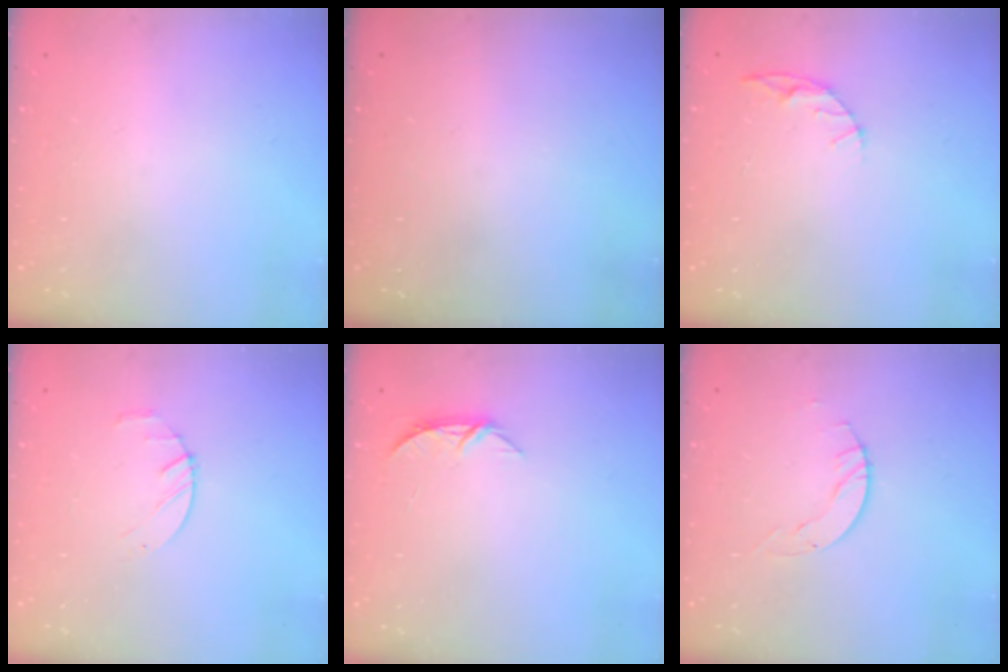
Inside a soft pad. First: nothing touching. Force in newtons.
{"total": 0.0}
{"total": 5.0, "press": 5.0, "slide": 0.4}
{"total": 2.4, "press": 2.3, "slide": 0.3}
{"total": 5.7, "press": 5.6, "slide": 0.4}
{"total": 3.1, "press": 3.1, "slide": 0.4}